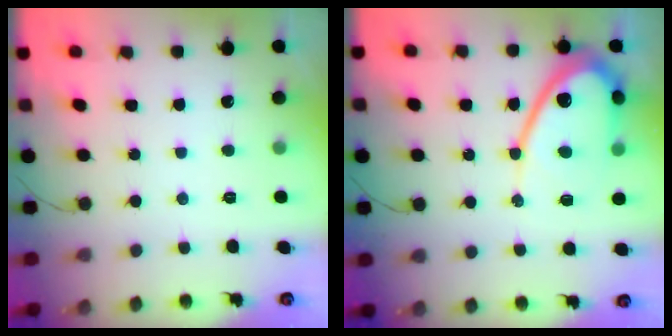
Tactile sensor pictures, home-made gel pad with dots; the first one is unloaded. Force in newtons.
{"total": 12.5, "press": 12.5, "slide": 1.1}